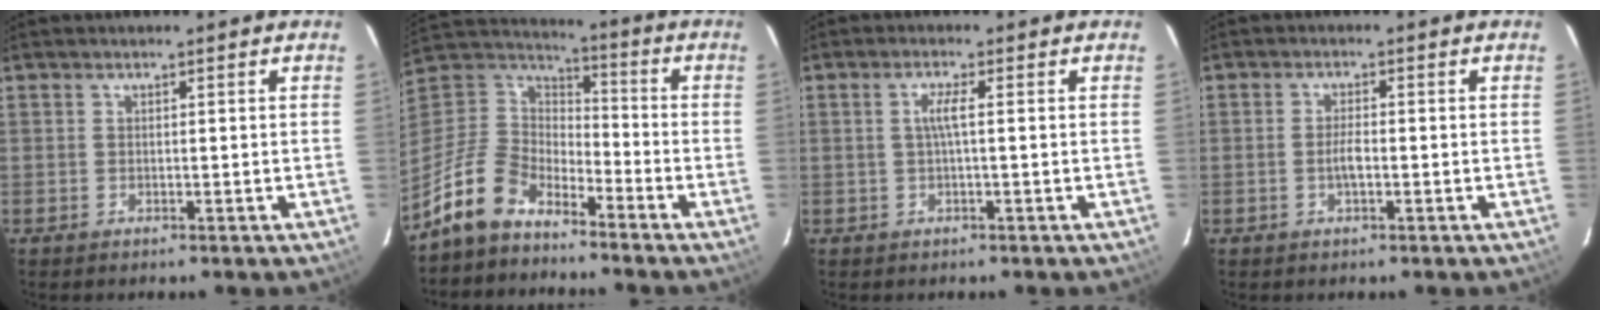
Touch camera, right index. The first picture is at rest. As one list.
[{"total": 12.3, "force": [-9.4, 6.1, 5.0], "torque": [-0.121, 0.019, -0.185]}, {"total": 2.3, "force": [0.0, -0.2, 2.3], "torque": [-0.046, 0.002, -0.001]}, {"total": 2.5, "force": [-0.7, 0.7, 2.3], "torque": [-0.044, 0.003, -0.013]}]